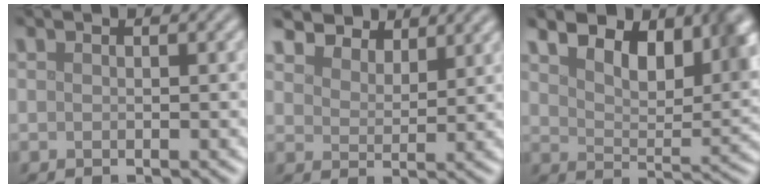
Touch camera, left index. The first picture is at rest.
{"total": 5.1, "force": [4.7, 1.6, 1.2], "torque": [-0.038, -0.011, 0.089]}
{"total": 7.8, "force": [4.9, 3.5, 5.0], "torque": [-0.076, 0.001, 0.073]}